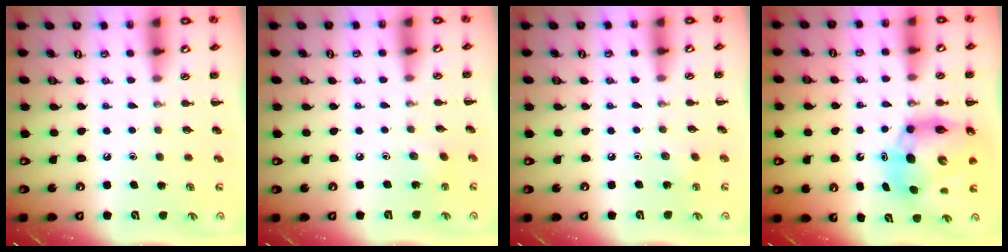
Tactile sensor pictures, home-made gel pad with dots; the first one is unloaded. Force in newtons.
{"total": 2.1, "press": 2.1, "slide": 0.5}
{"total": 5.0, "press": 4.7, "slide": 1.6}
{"total": 11.2, "press": 10.7, "slide": 3.3}